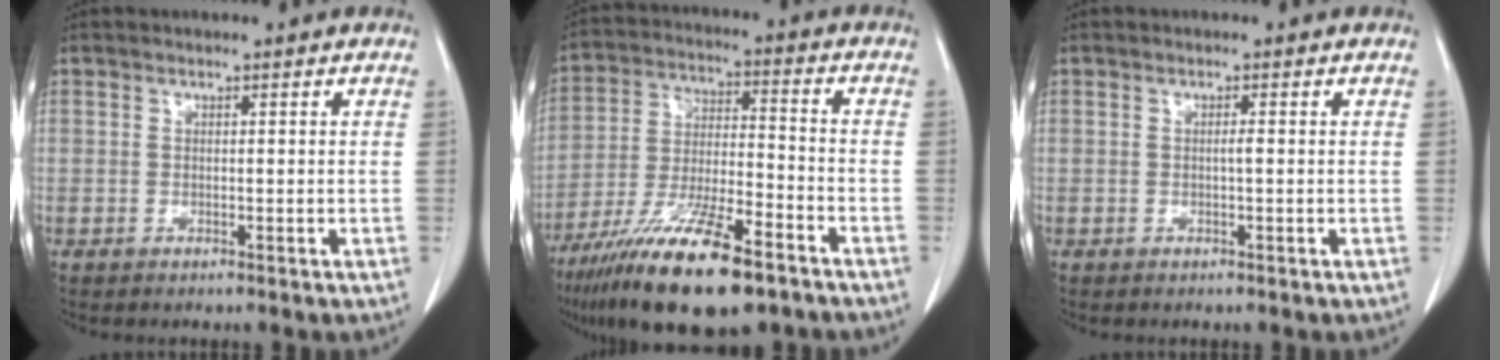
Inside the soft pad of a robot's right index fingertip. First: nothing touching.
{"total": 18.1, "force": [-12.0, 3.6, 13.1], "torque": [-0.244, -0.035, -0.214]}
{"total": 0.7, "force": [-0.1, -0.1, 0.7], "torque": [-0.012, 0.000, -0.003]}